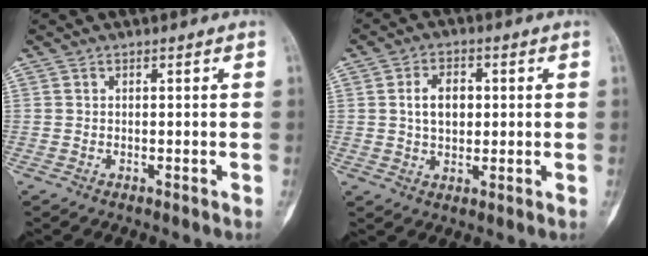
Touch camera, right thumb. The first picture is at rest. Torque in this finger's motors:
{"motor_torque": [0.09, 0.18, 0.13, -0.16, 0.12]}